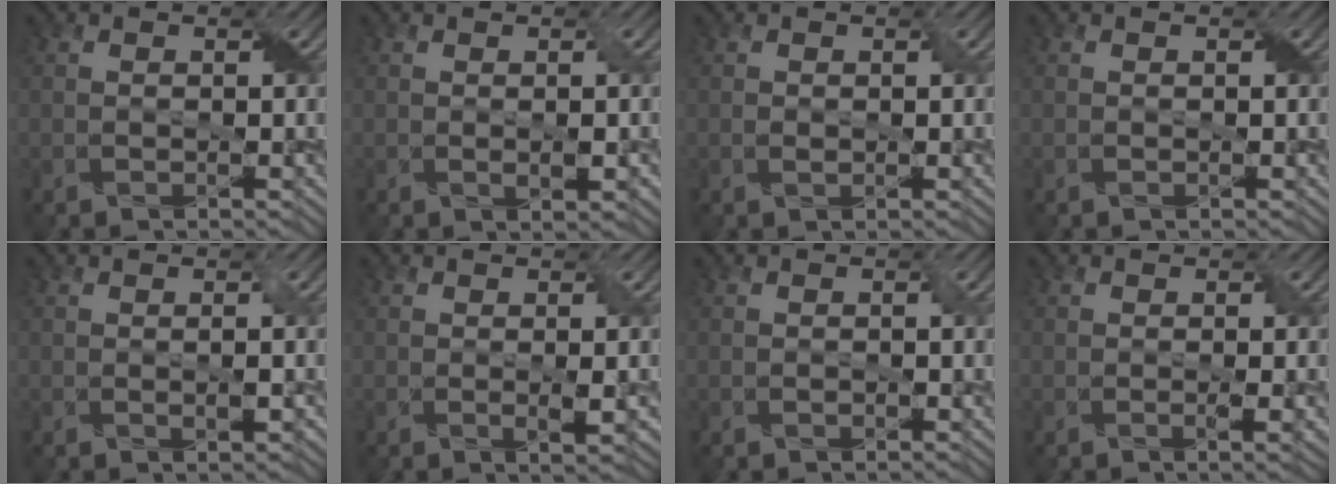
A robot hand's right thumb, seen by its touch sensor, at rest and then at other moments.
{"total": 1.4, "force": [0.0, 0.5, 1.3], "torque": [-0.025, -0.004, 0.004]}
{"total": 0.7, "force": [0.0, 0.5, 0.5], "torque": [-0.014, -0.002, 0.002]}
{"total": 0.0}
{"total": 1.4, "force": [0.0, 0.2, 1.4], "torque": [-0.027, -0.001, 0.003]}
{"total": 1.7, "force": [0.1, 0.1, 1.7], "torque": [-0.034, -0.002, 0.004]}
{"total": 0.7, "force": [-0.2, 0.3, 0.6], "torque": [-0.010, -0.001, -0.001]}
{"total": 1.7, "force": [-0.1, 0.1, 1.7], "torque": [-0.031, -0.001, 0.000]}